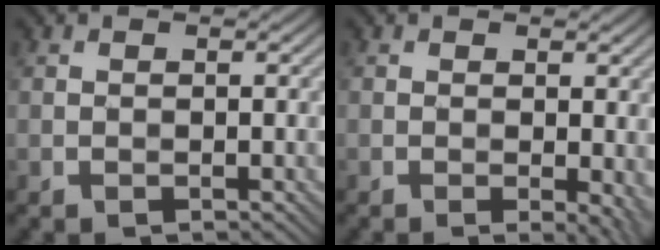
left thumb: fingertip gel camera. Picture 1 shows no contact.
{"total": 2.8, "force": [-0.3, 0.8, 2.7], "torque": [-0.035, -0.004, -0.006]}